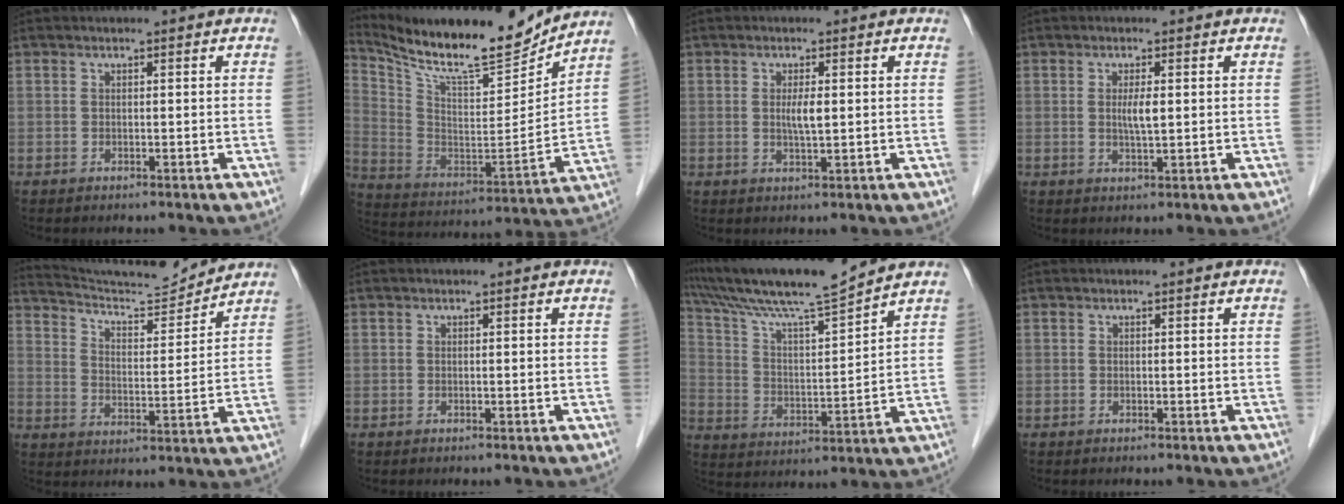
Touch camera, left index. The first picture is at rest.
{"total": 19.1, "force": [17.2, 2.2, 8.0], "torque": [-0.163, -0.022, 0.290]}
{"total": 2.2, "force": [0.3, 0.2, 2.2], "torque": [-0.042, -0.003, 0.006]}
{"total": 2.3, "force": [0.4, 0.2, 2.3], "torque": [-0.045, -0.003, 0.007]}
{"total": 12.8, "force": [12.5, -0.5, 2.4], "torque": [-0.050, -0.003, 0.204]}
{"total": 0.0}
{"total": 14.3, "force": [12.9, -0.8, 6.2], "torque": [-0.122, 0.007, 0.230]}
{"total": 0.0}